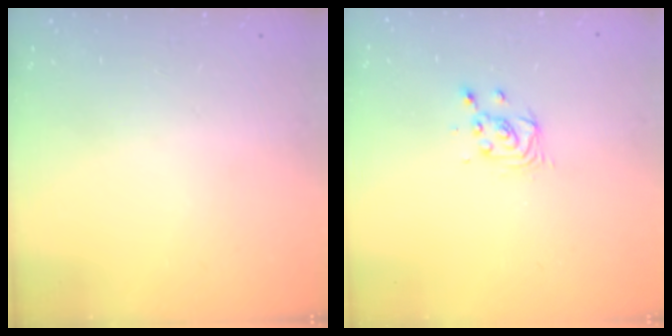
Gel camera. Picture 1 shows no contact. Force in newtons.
{"total": 3.4, "press": 3.4, "slide": 0.4}